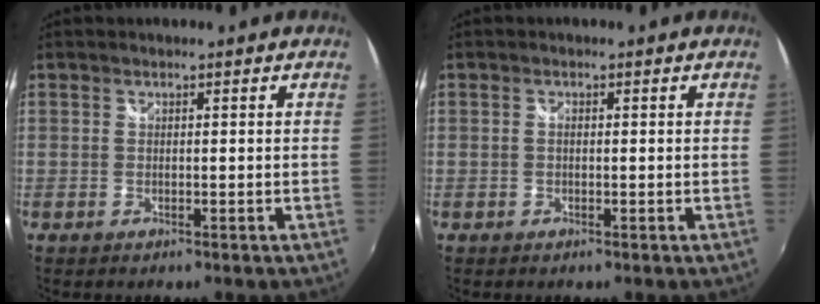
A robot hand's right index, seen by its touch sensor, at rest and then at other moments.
{"total": 0.6, "force": [0.1, 0.3, 0.5], "torque": [-0.010, 0.001, -0.001]}